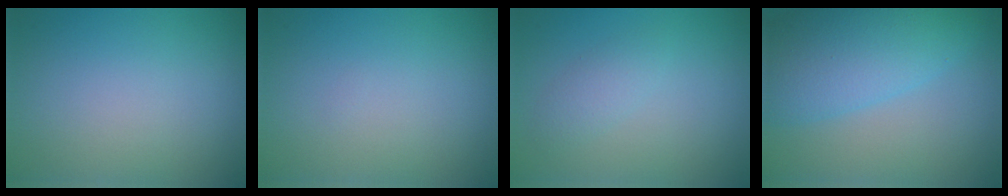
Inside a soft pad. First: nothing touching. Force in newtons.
{"total": 0.0}
{"total": 1.5, "press": 1.5, "slide": 0.1}
{"total": 7.6, "press": 7.6, "slide": 0.3}